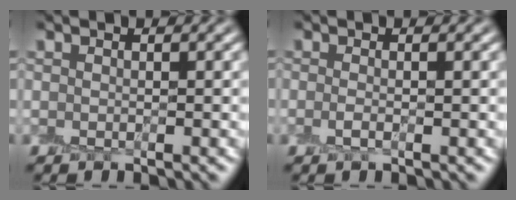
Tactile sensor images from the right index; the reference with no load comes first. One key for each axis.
{"total": 1.2, "fx": -0.3, "fy": 0.3, "fz": 1.1, "tx": -0.026, "ty": -0.007, "tz": -0.009}